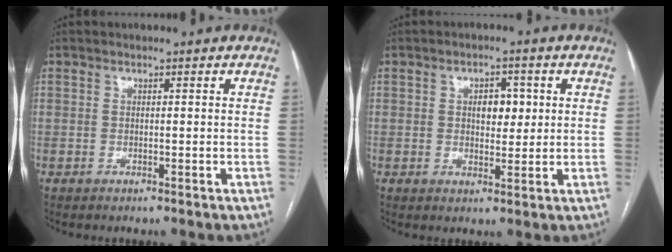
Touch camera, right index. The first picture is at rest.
{"total": 4.1, "force": [0.8, 2.4, 3.3], "torque": [-0.046, 0.006, 0.016]}